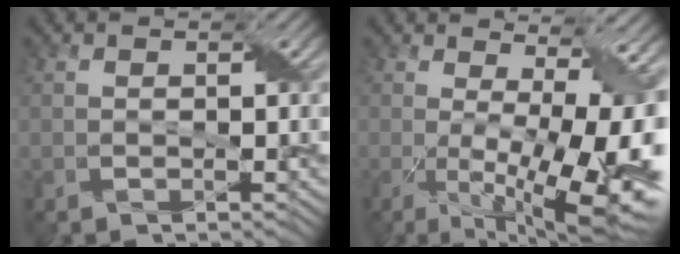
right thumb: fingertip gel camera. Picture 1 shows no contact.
{"total": 17.5, "force": [-1.3, 6.4, 16.2], "torque": [-0.197, -0.021, 0.000]}